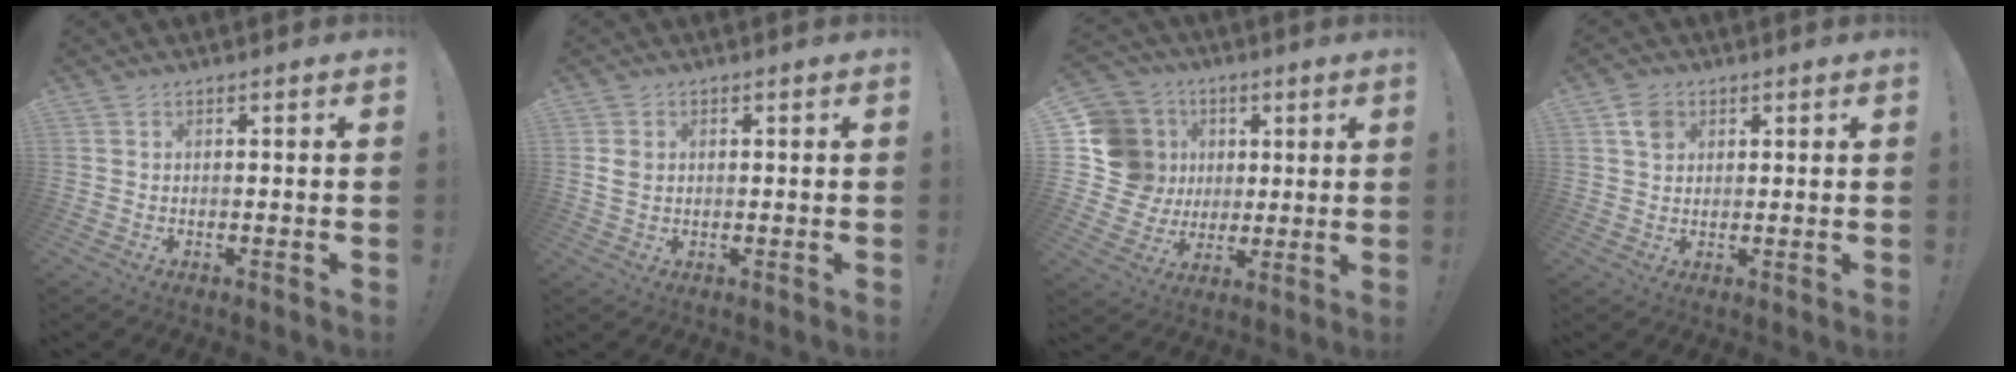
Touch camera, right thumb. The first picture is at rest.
{"total": 2.8, "force": [0.7, 2.1, 1.8], "torque": [-0.026, 0.003, 0.013]}
{"total": 16.5, "force": [3.3, 14.7, 6.7], "torque": [-0.122, 0.001, 0.091]}
{"total": 3.9, "force": [1.9, 3.0, 1.6], "torque": [-0.017, -0.003, 0.033]}